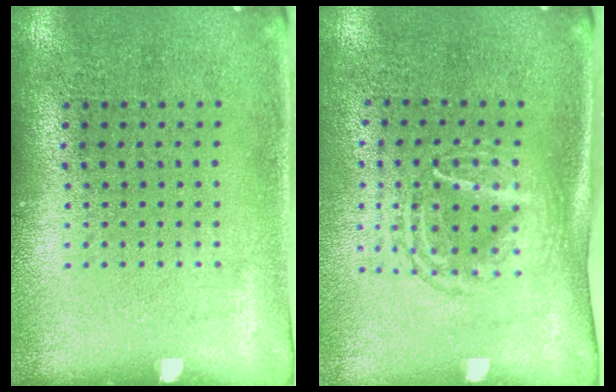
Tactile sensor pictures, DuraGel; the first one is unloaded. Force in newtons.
{"total": 1.6, "press": 1.3, "slide": 0.9}